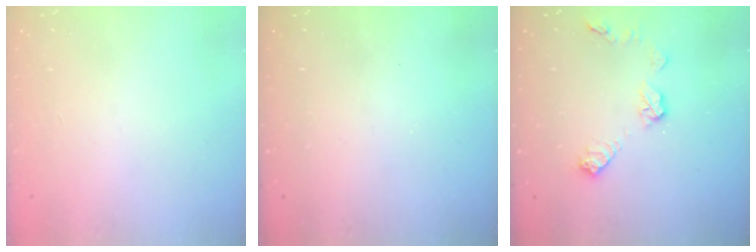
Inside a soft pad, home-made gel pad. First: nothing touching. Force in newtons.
{"total": 0.0}
{"total": 9.1, "press": 9.1, "slide": 0.5}